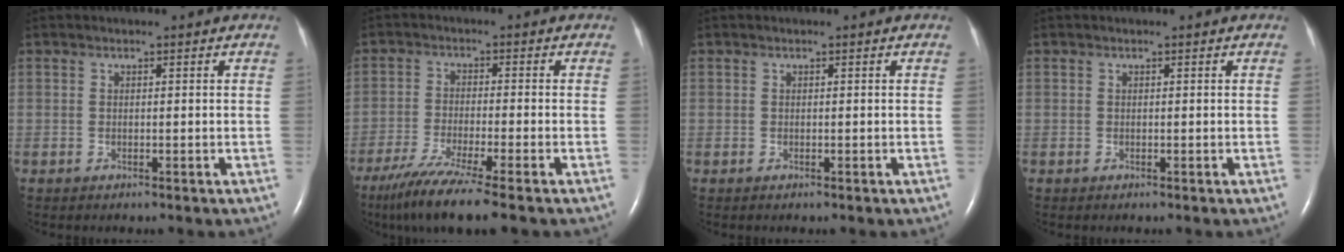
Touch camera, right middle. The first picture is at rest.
{"total": 9.5, "force": [-7.1, -0.8, 6.3], "torque": [-0.111, -0.033, -0.118]}
{"total": 0.0}
{"total": 0.0}